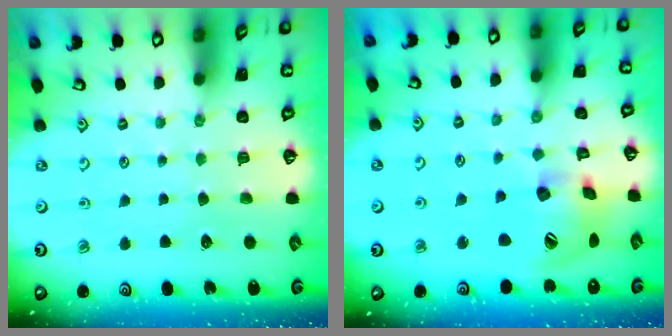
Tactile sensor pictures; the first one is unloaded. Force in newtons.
{"total": 18.1, "press": 17.9, "slide": 2.4}